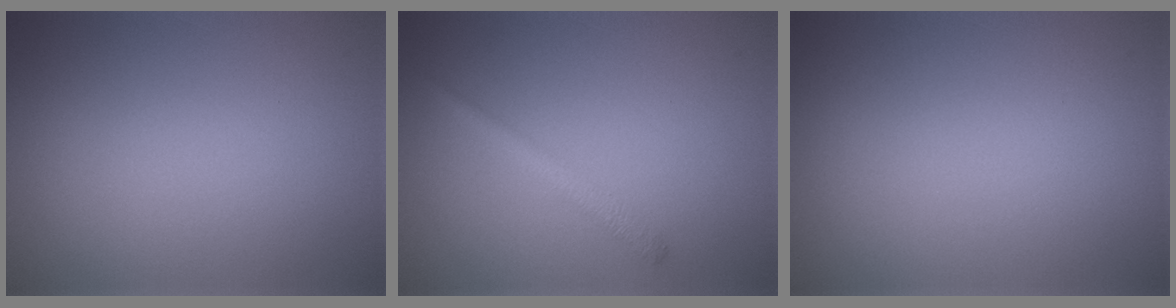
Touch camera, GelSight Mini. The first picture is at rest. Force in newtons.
{"total": 1.4, "press": 1.4, "slide": 0.1}
{"total": 0.0}